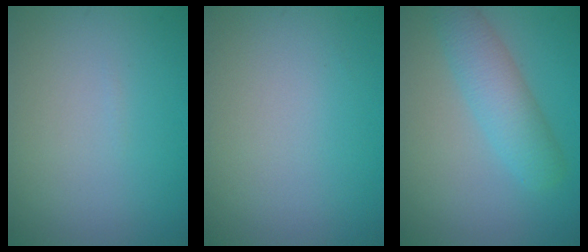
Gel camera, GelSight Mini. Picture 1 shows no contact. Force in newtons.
{"total": 0.0}
{"total": 4.2, "press": 4.2, "slide": 0.1}